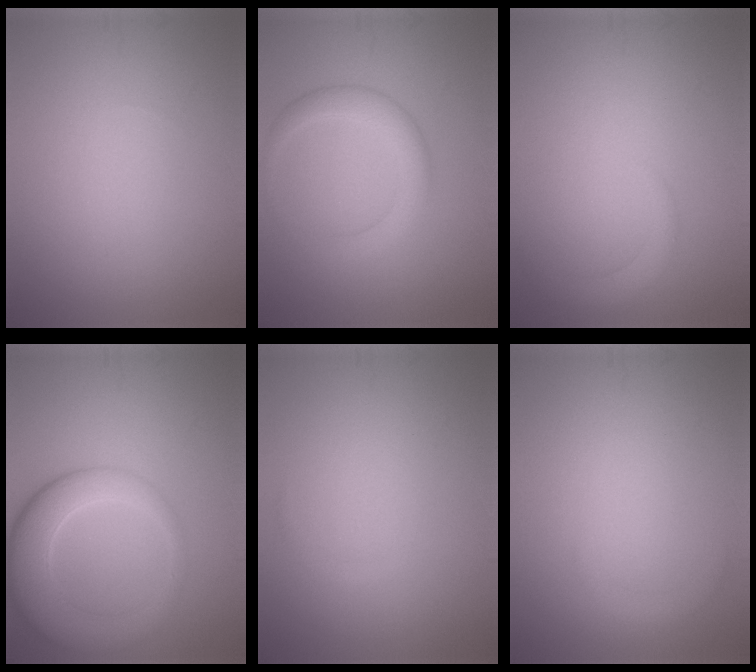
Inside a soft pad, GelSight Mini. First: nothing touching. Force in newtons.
{"total": 3.1, "press": 3.1, "slide": 0.1}
{"total": 1.7, "press": 1.7, "slide": 0.3}
{"total": 6.6, "press": 6.6, "slide": 0.6}
{"total": 0.5, "press": 0.5, "slide": 0.0}
{"total": 1.0, "press": 1.0, "slide": 0.1}